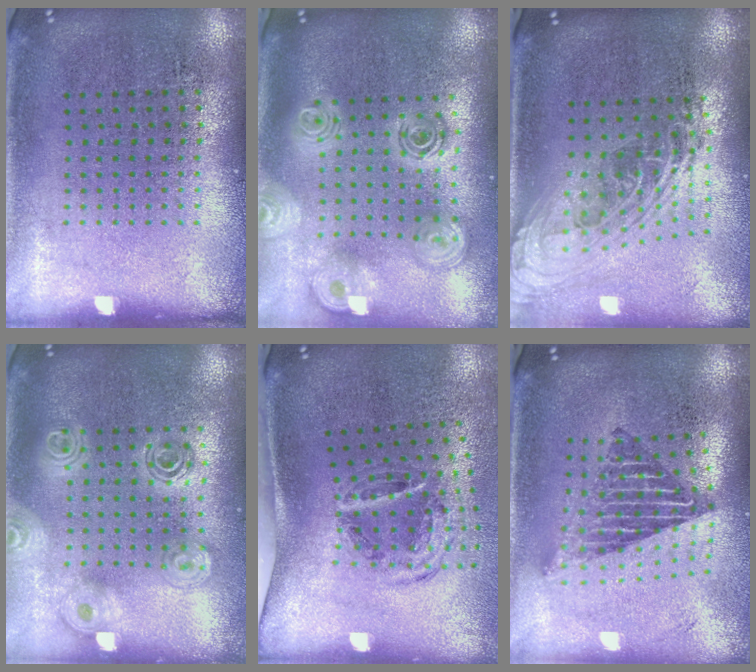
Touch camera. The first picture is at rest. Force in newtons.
{"total": 2.5, "press": 1.9, "slide": 1.6}
{"total": 2.2, "press": 1.6, "slide": 1.4}
{"total": 1.8, "press": 1.6, "slide": 0.9}
{"total": 1.5, "press": 1.1, "slide": 1.0}
{"total": 2.2, "press": 1.6, "slide": 1.4}